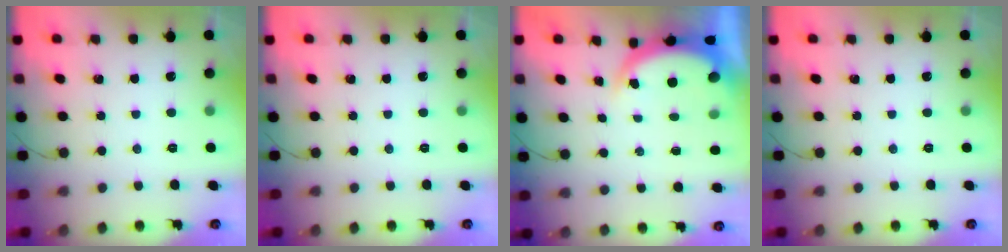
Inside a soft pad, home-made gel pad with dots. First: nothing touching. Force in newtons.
{"total": 0.0}
{"total": 4.5, "press": 4.5, "slide": 0.2}
{"total": 0.0}